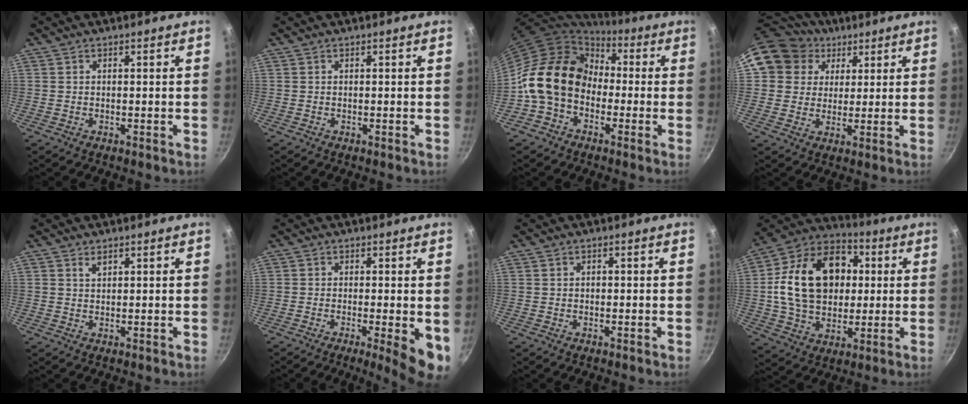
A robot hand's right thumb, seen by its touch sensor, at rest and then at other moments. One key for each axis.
{"total": 0.0}
{"total": 16.1, "fx": -1.5, "fy": 12.8, "fz": 9.7, "tx": -0.136, "ty": 0.047, "tz": -0.043}
{"total": 12.6, "fx": 5.9, "fy": 10.6, "fz": 3.2, "tx": -0.032, "ty": 0.005, "tz": 0.098}
{"total": 1.5, "fx": 0.9, "fy": 0.9, "fz": 0.8, "tx": -0.012, "ty": -0.003, "tz": 0.015}
{"total": 7.8, "fx": -1.9, "fy": 1.6, "fz": 7.4, "tx": -0.091, "ty": -0.004, "tz": -0.023}
{"total": 0.5, "fx": -0.1, "fy": 0.4, "fz": 0.3, "tx": -0.002, "ty": 0.004, "tz": 0.000}
{"total": 22.9, "fx": 2.8, "fy": 16.8, "fz": 15.3, "tx": -0.234, "ty": 0.026, "tz": 0.041}